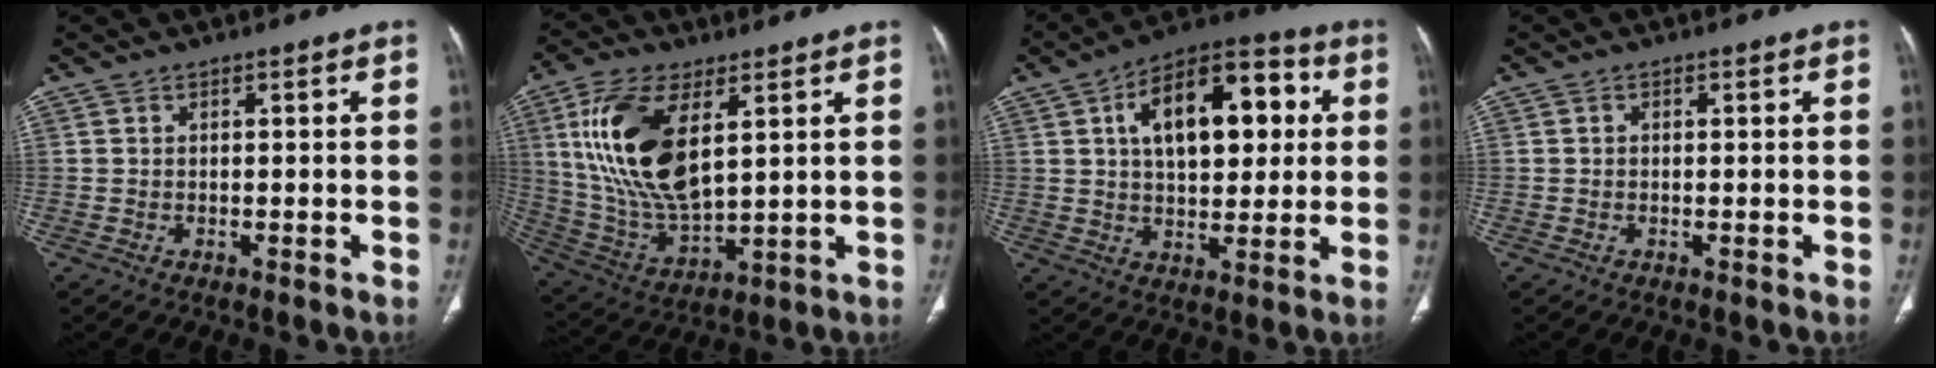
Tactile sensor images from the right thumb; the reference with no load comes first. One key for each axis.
{"total": 19.4, "fx": 5.9, "fy": 9.2, "fz": 16.0, "tx": -0.317, "ty": -0.024, "tz": 0.119}
{"total": 18.8, "fx": 4.7, "fy": 10.0, "fz": 15.2, "tx": -0.196, "ty": 0.019, "tz": 0.067}
{"total": 0.0}